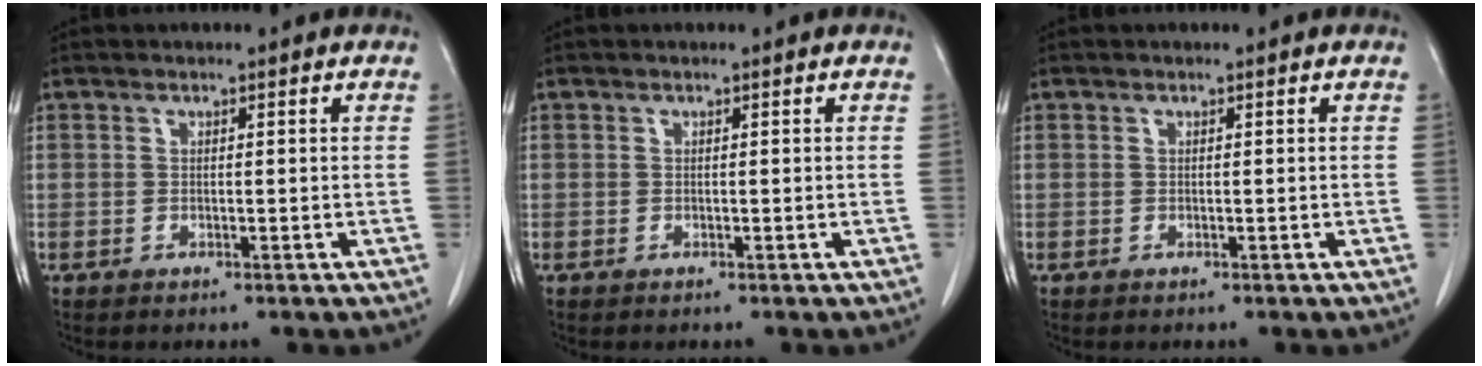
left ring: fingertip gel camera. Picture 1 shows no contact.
{"total": 0.0}
{"total": 0.0}